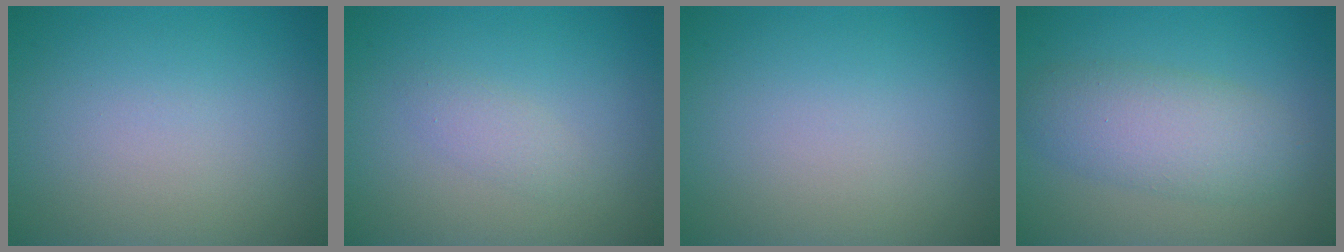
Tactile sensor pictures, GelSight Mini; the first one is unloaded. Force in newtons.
{"total": 1.3, "press": 1.2, "slide": 0.1}
{"total": 0.0}
{"total": 4.6, "press": 4.6, "slide": 0.1}